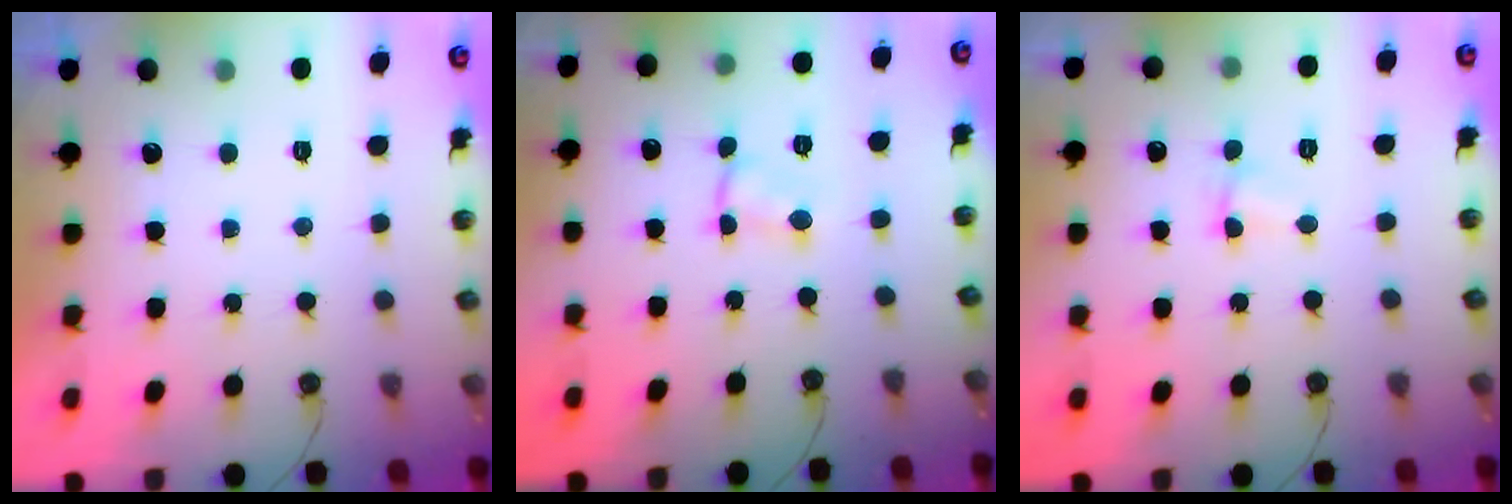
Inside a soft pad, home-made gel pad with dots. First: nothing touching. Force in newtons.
{"total": 1.1, "press": 1.1, "slide": 0.2}
{"total": 2.0, "press": 1.9, "slide": 0.6}